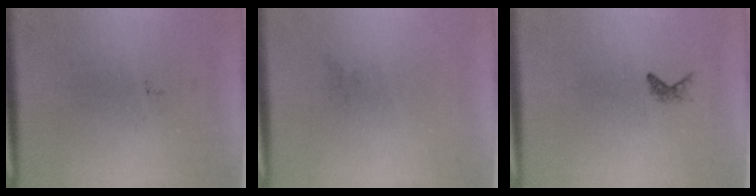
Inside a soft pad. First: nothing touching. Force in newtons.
{"total": 0.0}
{"total": 0.6}